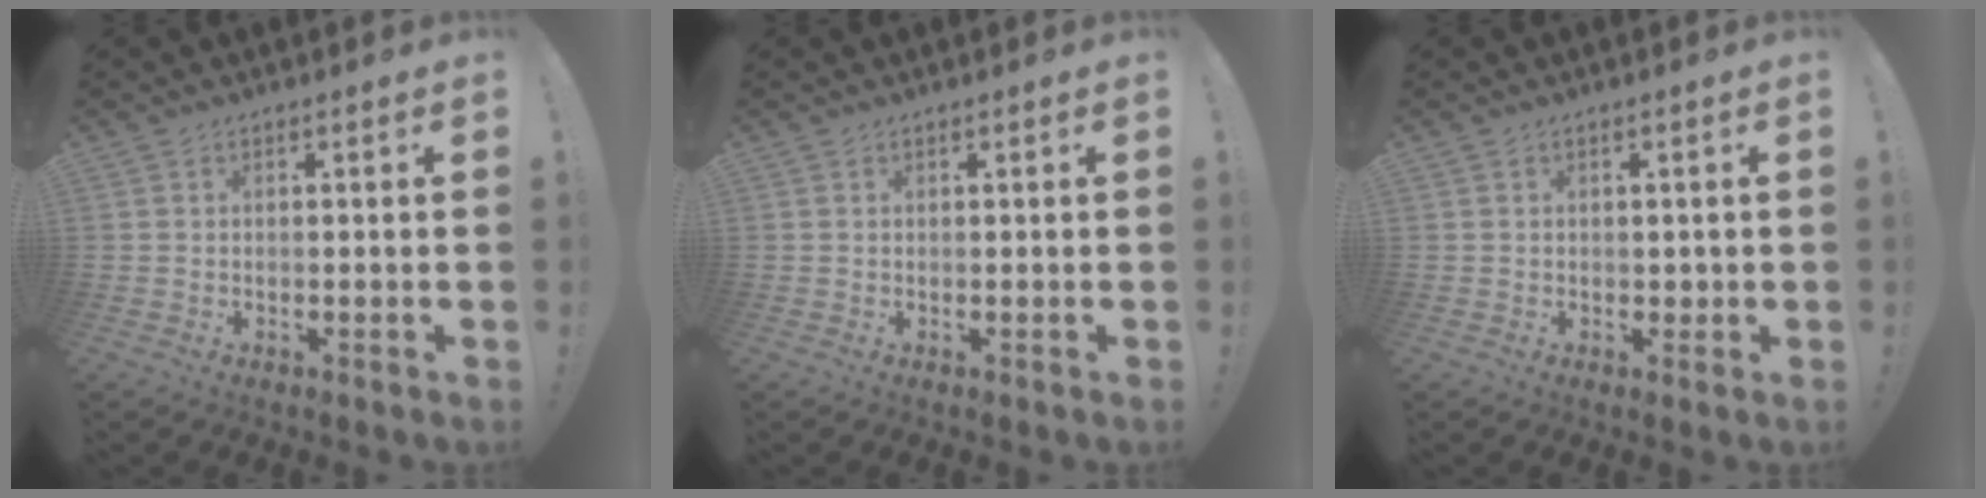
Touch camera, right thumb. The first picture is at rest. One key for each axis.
{"total": 0.0}
{"total": 1.7, "fx": -0.3, "fy": 1.5, "fz": 0.7, "tx": -0.009, "ty": 0.006, "tz": -0.005}